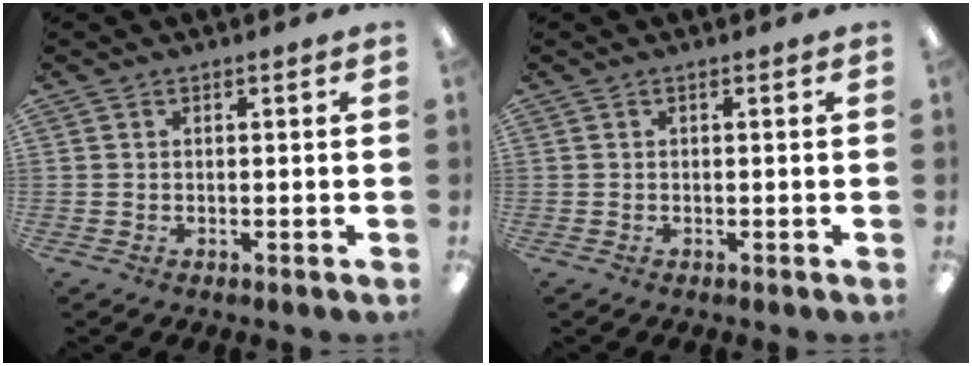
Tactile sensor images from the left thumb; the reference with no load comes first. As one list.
[{"total": 0.0}]